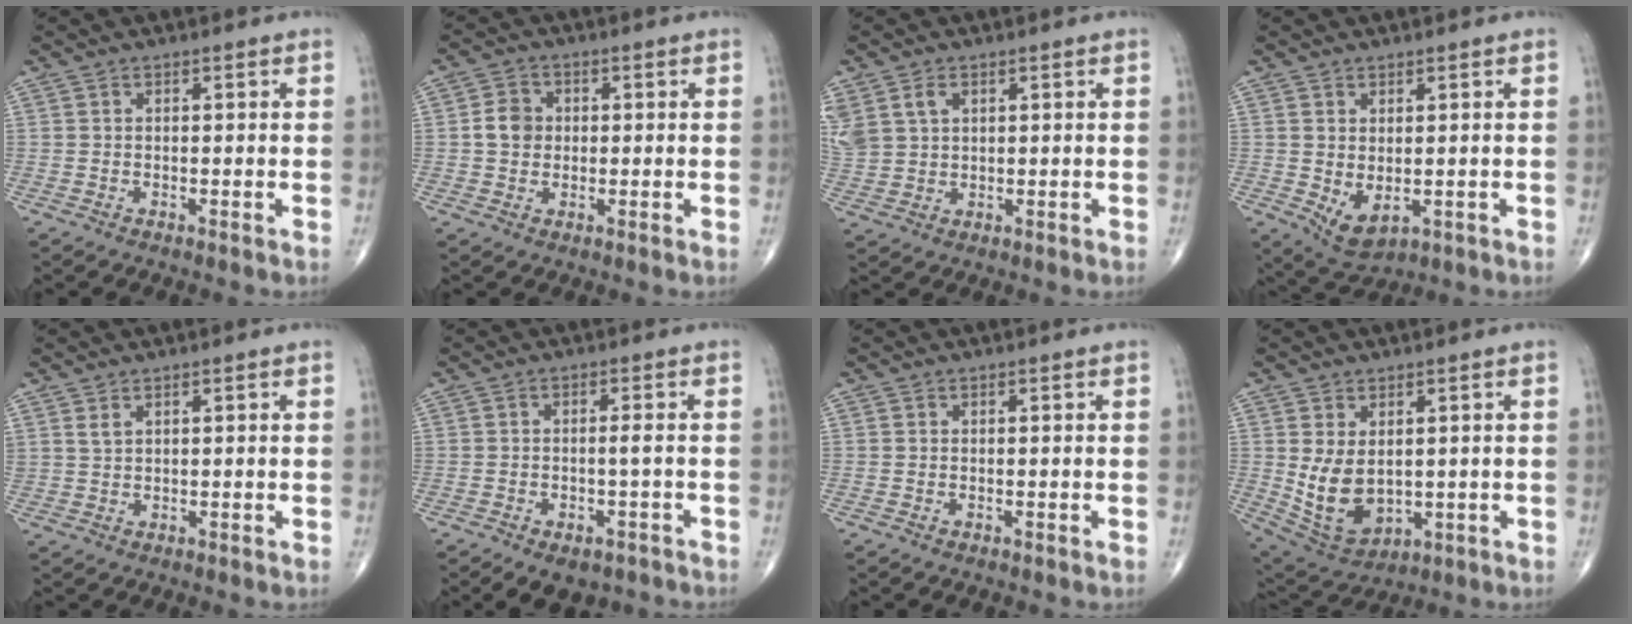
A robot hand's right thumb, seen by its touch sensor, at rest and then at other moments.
{"total": 4.7, "force": [0.2, 4.0, 2.4], "torque": [-0.032, 0.009, -0.002]}
{"total": 8.9, "force": [3.5, 6.4, 5.1], "torque": [-0.131, 0.005, 0.081]}
{"total": 5.3, "force": [-0.6, 3.0, 4.3], "torque": [-0.065, -0.007, 0.008]}
{"total": 1.6, "force": [1.1, 0.7, 0.9], "torque": [-0.015, -0.003, 0.027]}
{"total": 6.8, "force": [-4.2, 3.1, 4.3], "torque": [-0.052, 0.023, -0.053]}
{"total": 0.0}
{"total": 9.8, "force": [0.4, 6.5, 7.4], "torque": [-0.121, -0.013, 0.034]}